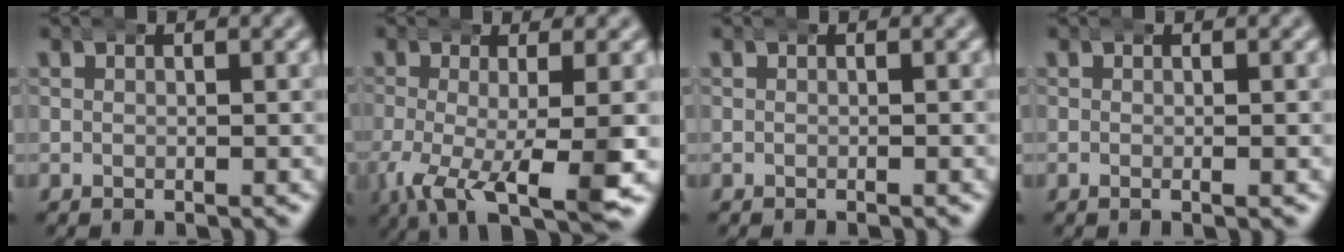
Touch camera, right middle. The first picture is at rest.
{"total": 10.0, "force": [-5.5, 3.6, 7.5], "torque": [-0.140, -0.032, -0.075]}
{"total": 0.0}
{"total": 0.7, "force": [-0.1, 0.1, 0.7], "torque": [-0.012, 0.004, -0.006]}